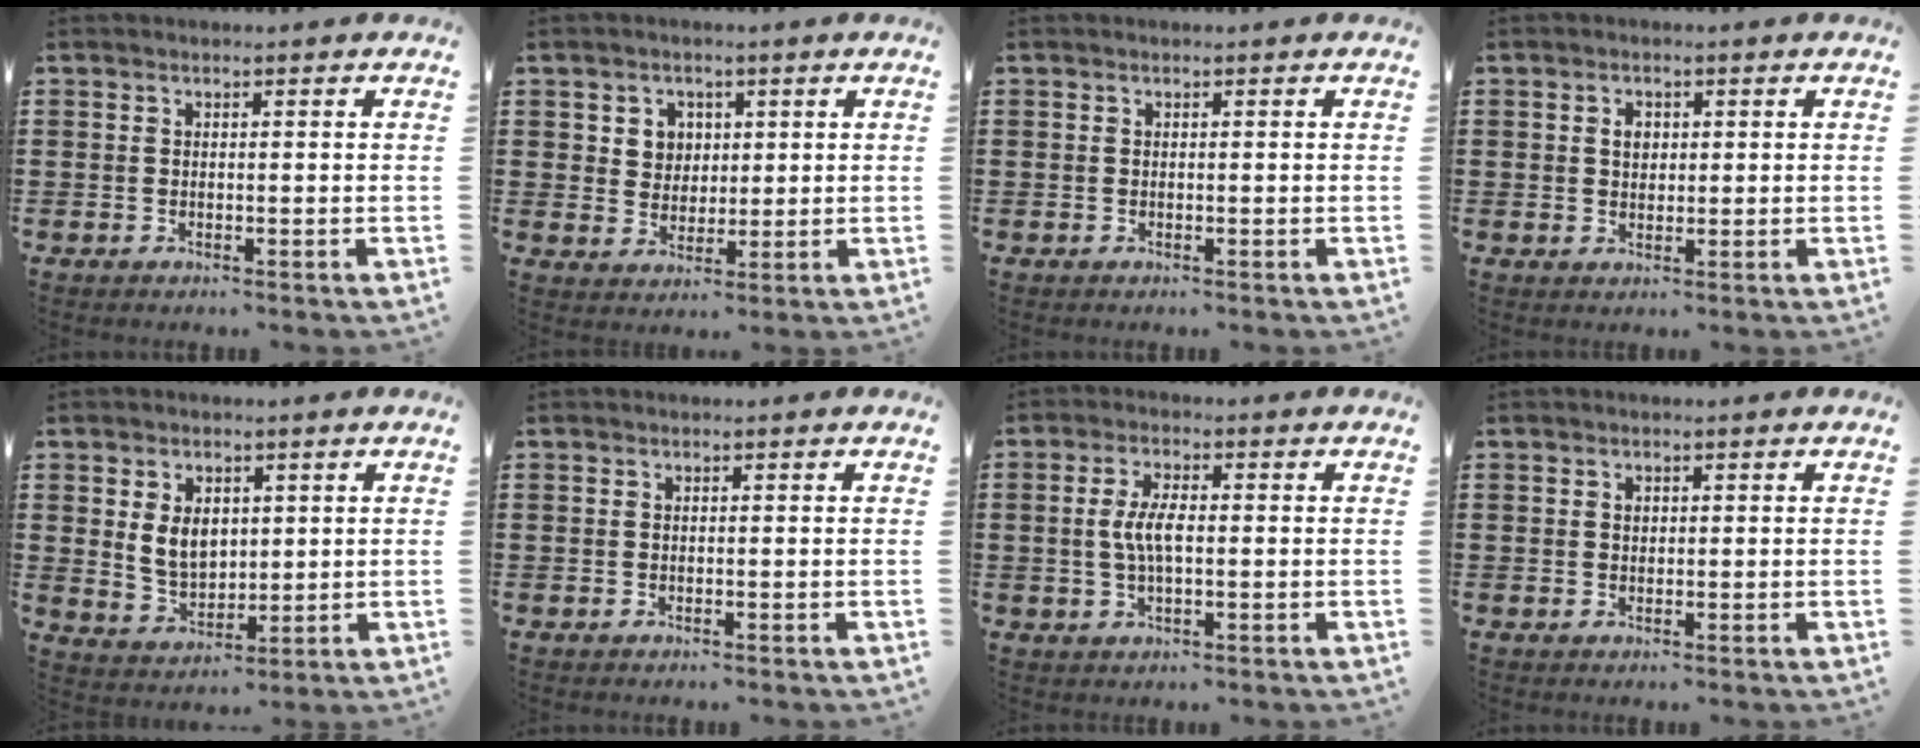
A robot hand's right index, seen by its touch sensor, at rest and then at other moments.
{"total": 3.7, "force": [1.4, 3.4, 0.8], "torque": [-0.032, 0.012, 0.025]}
{"total": 0.0}
{"total": 2.1, "force": [0.5, 1.5, 1.4], "torque": [-0.031, 0.008, 0.009]}
{"total": 5.8, "force": [1.4, 4.1, 3.8], "torque": [-0.077, 0.009, 0.023]}
{"total": 0.0}
{"total": 4.8, "force": [0.0, 1.7, 4.5], "torque": [-0.099, -0.001, -0.007]}
{"total": 0.7, "force": [0.3, 0.5, 0.3], "torque": [-0.008, 0.001, 0.007]}